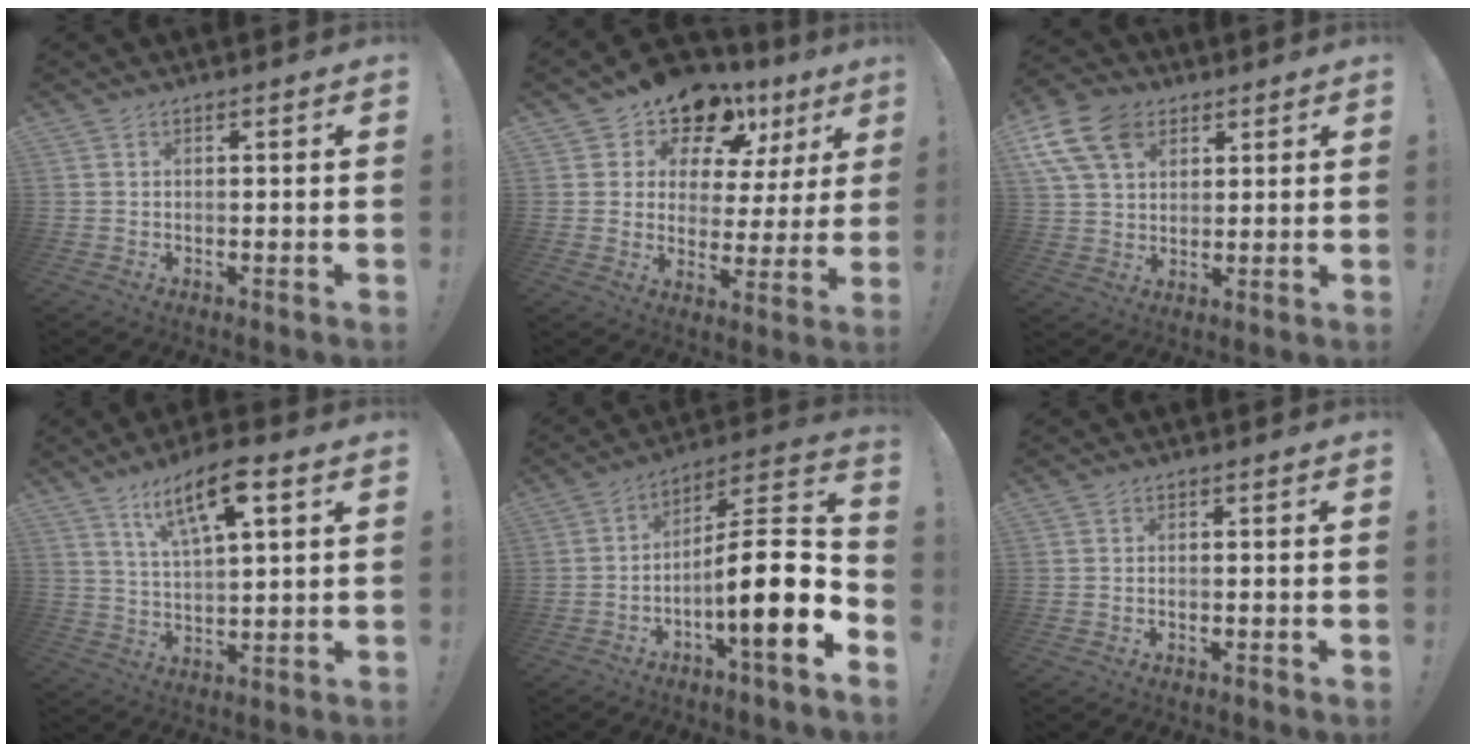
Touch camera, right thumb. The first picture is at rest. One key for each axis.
{"total": 13.1, "fx": 10.0, "fy": 6.8, "fz": 4.9, "tx": -0.076, "ty": -0.078, "tz": 0.175}
{"total": 14.2, "fx": 6.5, "fy": 9.9, "fz": 7.9, "tx": -0.144, "ty": -0.029, "tz": 0.127}
{"total": 12.4, "fx": 6.2, "fy": 3.9, "fz": 9.9, "tx": -0.163, "ty": -0.017, "tz": 0.103}
{"total": 15.0, "fx": -3.7, "fy": 1.2, "fz": 14.5, "tx": -0.229, "ty": -0.001, "tz": -0.070}
{"total": 0.9, "fx": -0.9, "fy": 0.0, "fz": 0.2, "tx": -0.005, "ty": 0.001, "tz": -0.015}